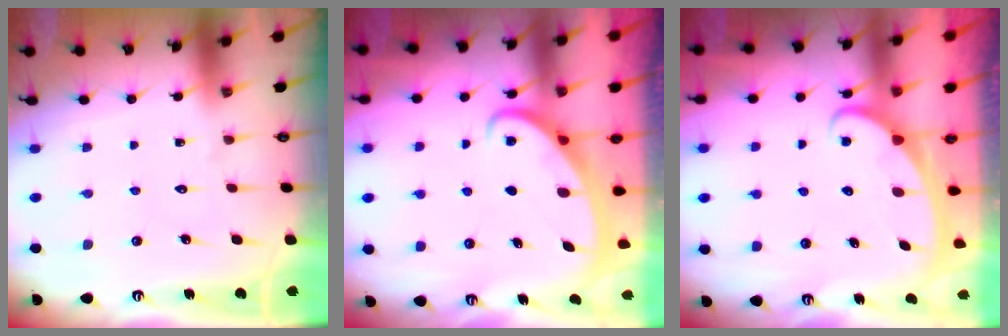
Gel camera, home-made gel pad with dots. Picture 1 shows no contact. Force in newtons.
{"total": 2.6, "press": 2.5, "slide": 0.3}
{"total": 2.4, "press": 2.4, "slide": 0.3}